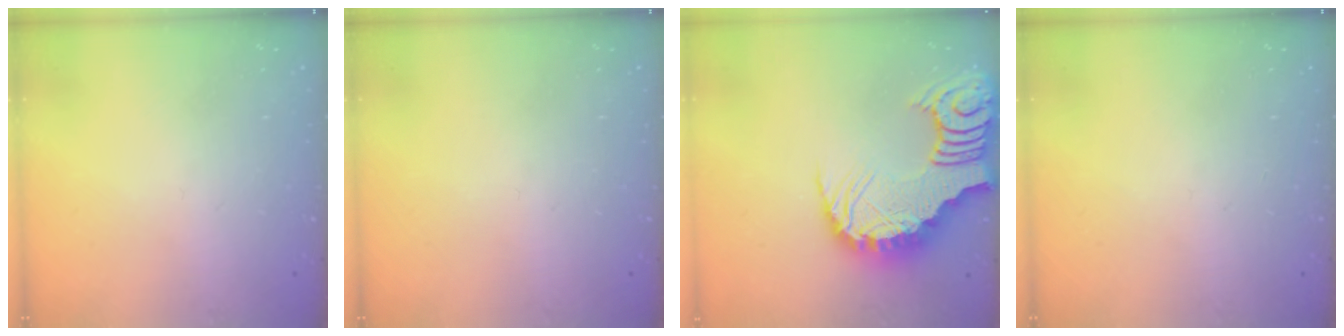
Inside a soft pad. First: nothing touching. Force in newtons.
{"total": 0.0}
{"total": 7.5, "press": 7.5, "slide": 1.0}
{"total": 0.0}